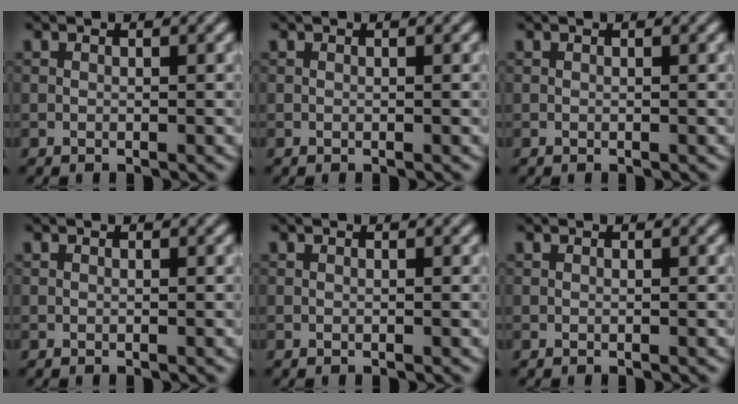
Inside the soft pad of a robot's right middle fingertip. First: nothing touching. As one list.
[{"total": 0.0}, {"total": 0.0}, {"total": 0.0}, {"total": 0.0}, {"total": 0.0}]